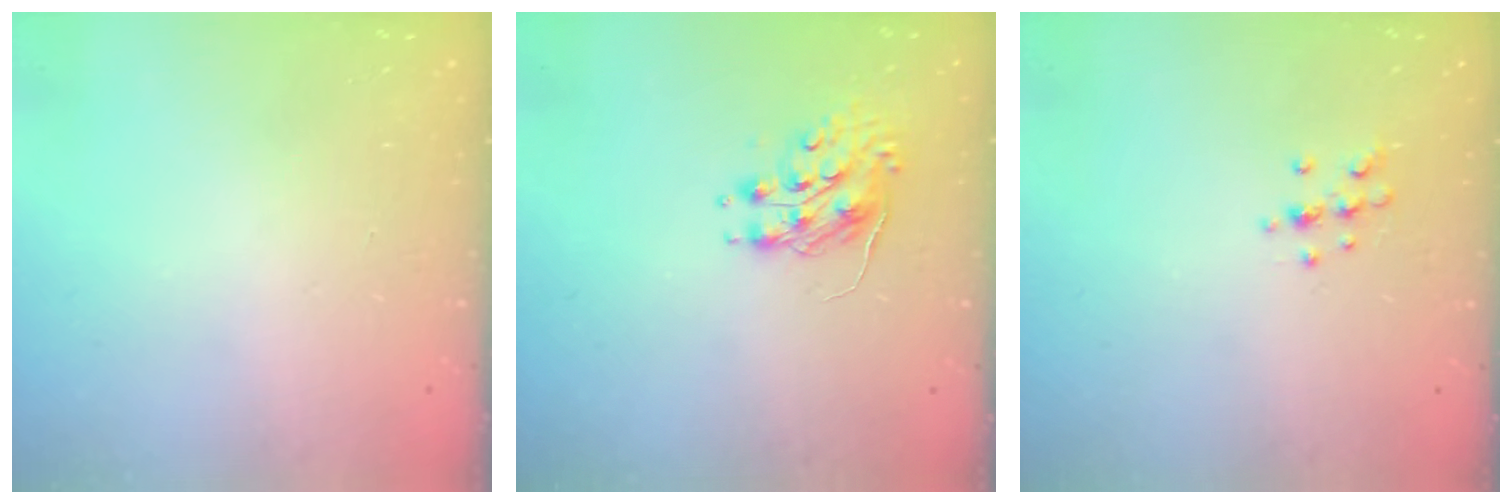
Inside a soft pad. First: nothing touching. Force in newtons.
{"total": 8.5, "press": 8.4, "slide": 0.6}
{"total": 6.5, "press": 6.2, "slide": 2.1}